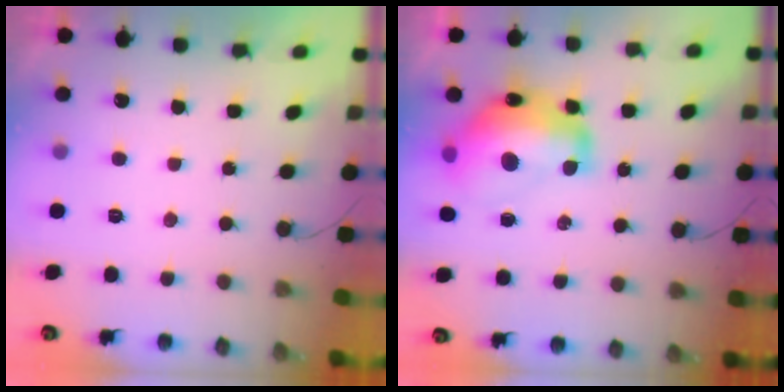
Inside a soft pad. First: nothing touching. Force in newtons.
{"total": 17.5, "press": 17.3, "slide": 2.4}